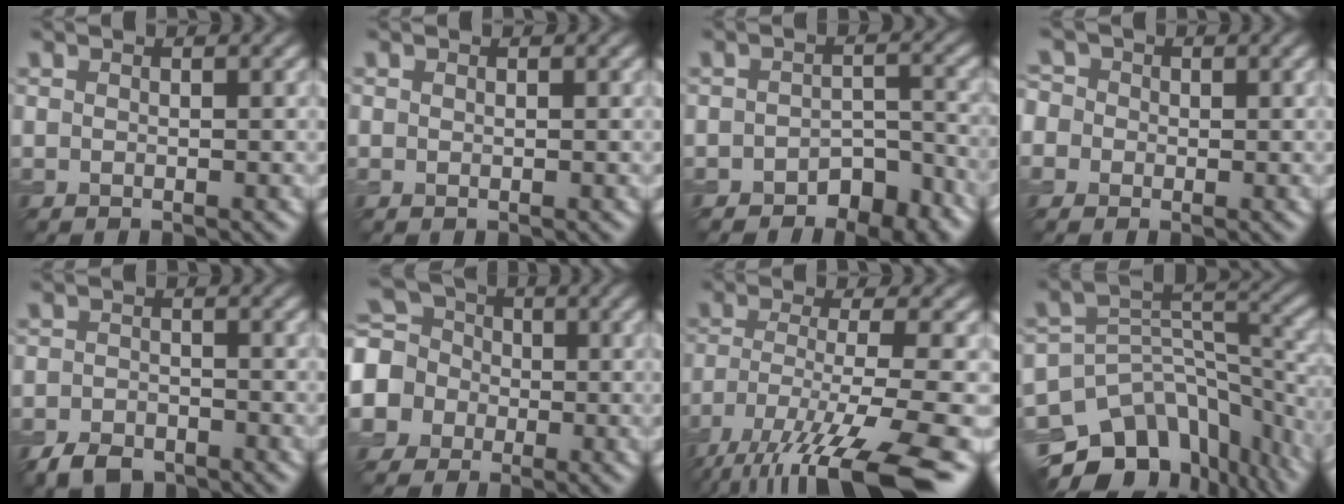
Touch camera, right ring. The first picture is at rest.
{"total": 0.0}
{"total": 4.4, "force": [-2.9, 2.4, 2.2], "torque": [-0.024, 0.002, -0.045]}
{"total": 4.0, "force": [0.4, 3.7, 1.5], "torque": [-0.029, 0.034, -0.030]}
{"total": 3.0, "force": [-2.2, 1.7, 1.2], "torque": [-0.019, -0.002, -0.048]}
{"total": 7.8, "force": [-1.0, 7.2, 2.8], "torque": [-0.087, 0.013, -0.051]}
{"total": 13.5, "force": [-9.0, 2.9, 9.7], "torque": [-0.184, -0.015, -0.144]}
{"total": 15.0, "force": [-10.6, 8.8, 5.9], "torque": [-0.118, 0.002, -0.139]}